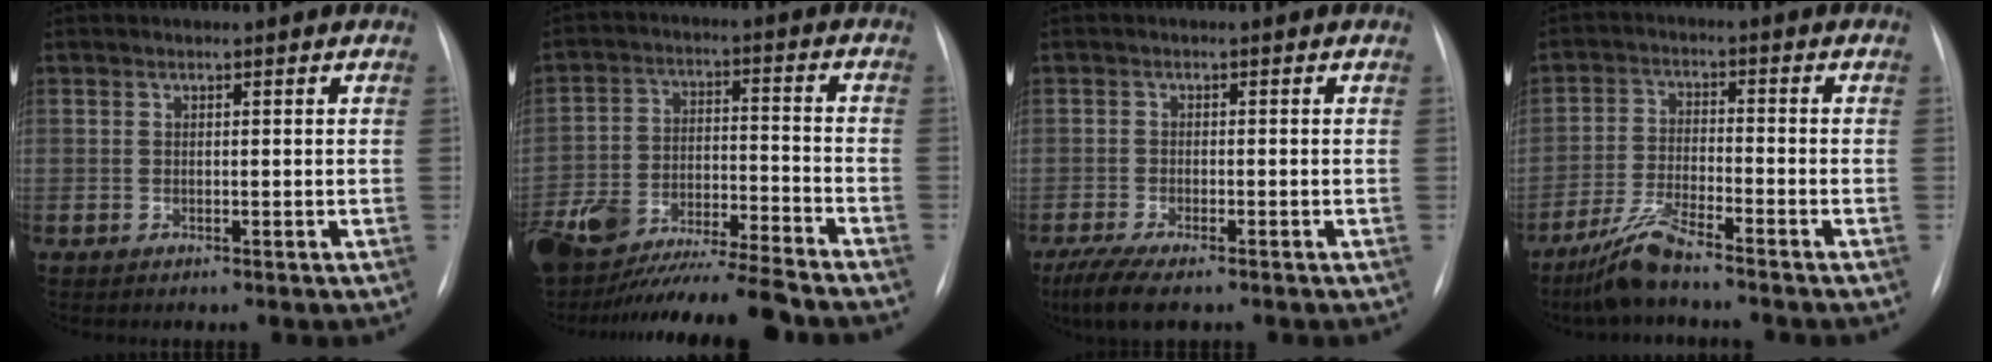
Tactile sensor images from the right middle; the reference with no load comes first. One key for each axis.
{"total": 19.5, "fx": -17.5, "fy": 0.7, "fz": 8.5, "tx": -0.169, "ty": -0.025, "tz": -0.293}
{"total": 6.1, "fx": -4.4, "fy": 1.2, "fz": 4.0, "tx": -0.081, "ty": -0.018, "tz": -0.073}
{"total": 6.5, "fx": -5.4, "fy": 0.1, "fz": 3.5, "tx": -0.086, "ty": -0.023, "tz": -0.111}